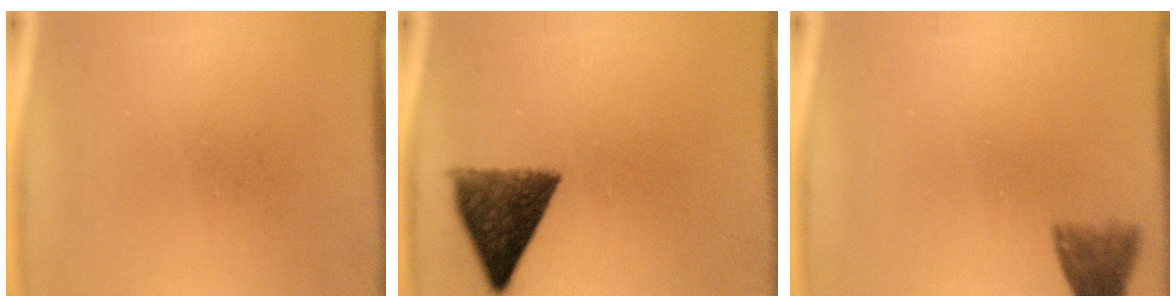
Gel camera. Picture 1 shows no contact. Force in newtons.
{"total": 9.2}
{"total": 3.8}